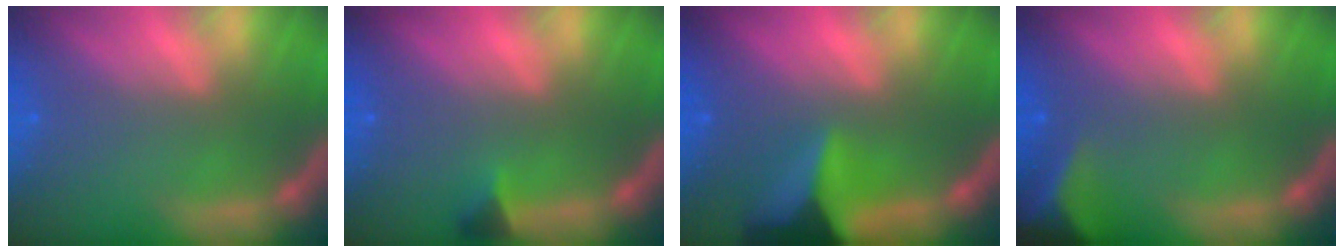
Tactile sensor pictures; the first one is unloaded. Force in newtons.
{"total": 1.4}
{"total": 8.9}
{"total": 6.5}